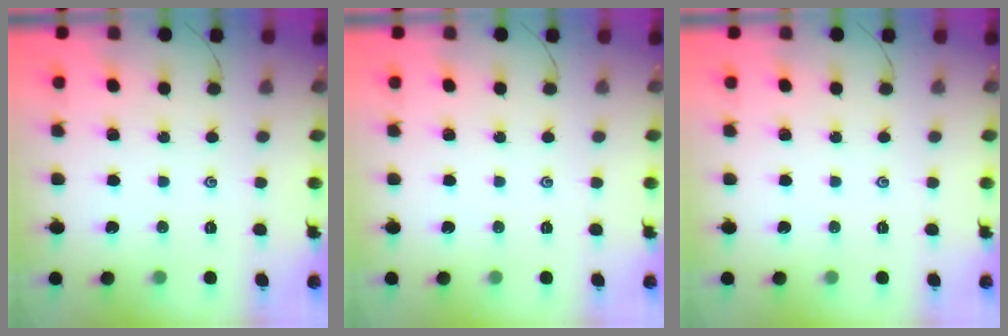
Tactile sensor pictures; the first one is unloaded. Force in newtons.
{"total": 0.0}
{"total": 0.0}